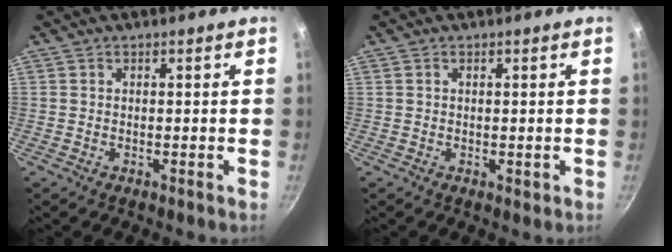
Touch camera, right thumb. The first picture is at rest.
{"total": 1.2, "force": [0.3, 0.8, 0.8], "torque": [-0.007, 0.001, 0.004]}